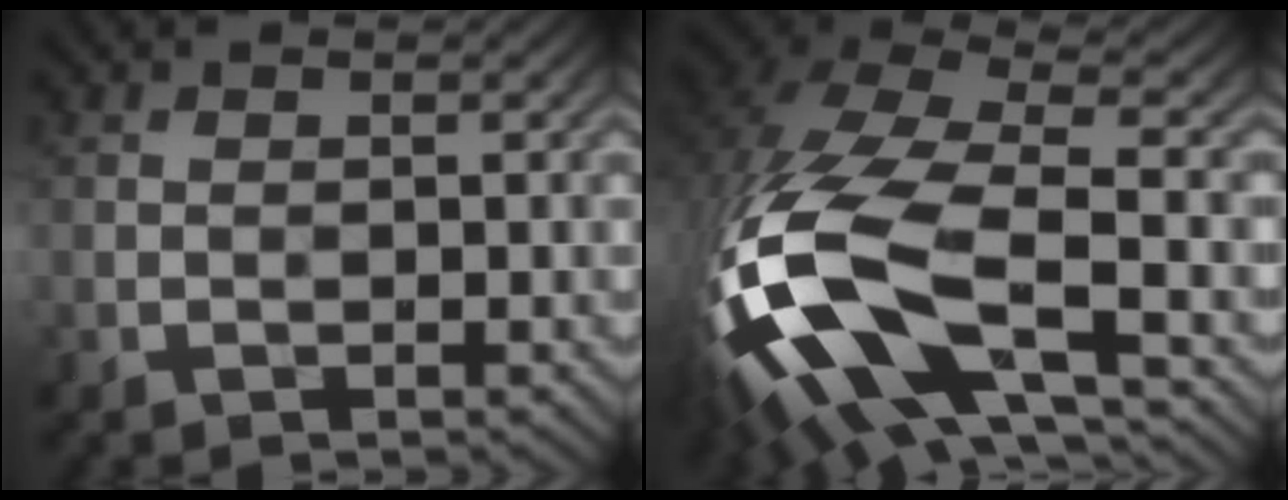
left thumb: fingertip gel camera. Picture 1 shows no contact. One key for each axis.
{"total": 19.3, "fx": -5.7, "fy": 9.4, "fz": 15.8, "tx": -0.384, "ty": -0.053, "tz": -0.081}